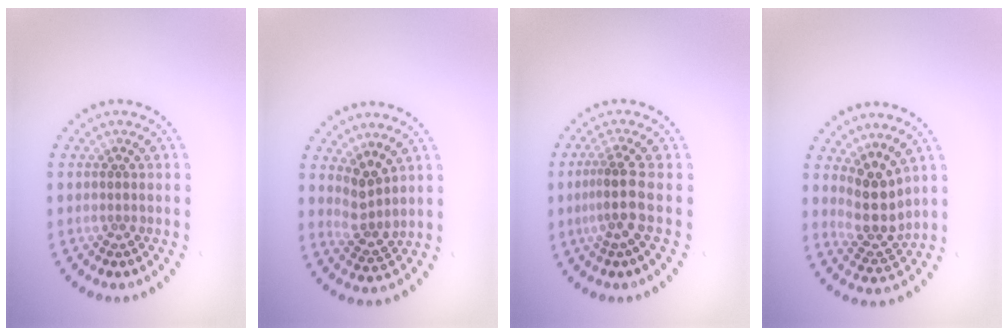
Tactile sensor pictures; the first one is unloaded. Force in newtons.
{"total": 2.5, "press": 1.9, "slide": 1.6}
{"total": 2.9, "press": 2.1, "slide": 2.0}
{"total": 3.8, "press": 3.0, "slide": 2.3}